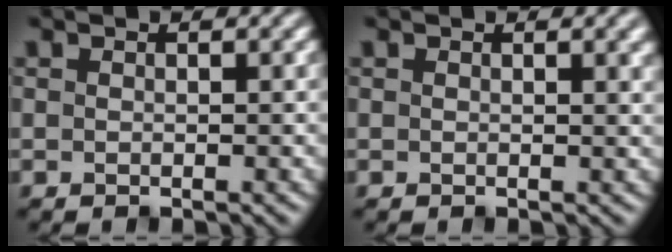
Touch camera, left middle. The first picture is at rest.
{"total": 2.4, "force": [1.5, 0.7, 1.8], "torque": [-0.017, 0.008, 0.021]}